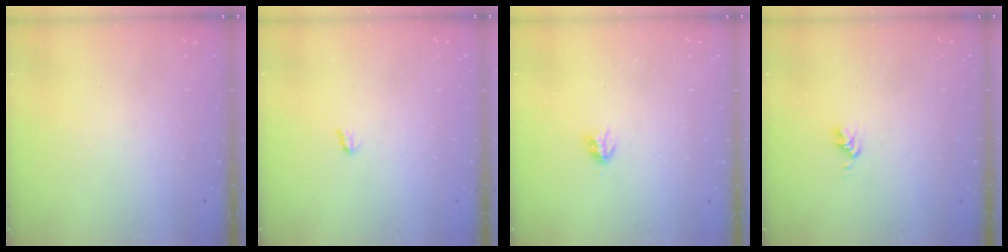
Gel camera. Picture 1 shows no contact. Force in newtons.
{"total": 1.7, "press": 1.6, "slide": 0.3}
{"total": 2.9, "press": 2.9, "slide": 0.5}
{"total": 2.8, "press": 2.8, "slide": 0.4}